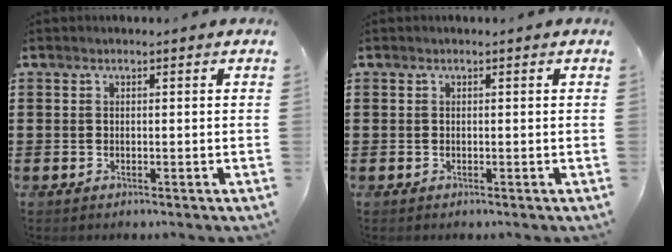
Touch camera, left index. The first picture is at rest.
{"total": 0.0}